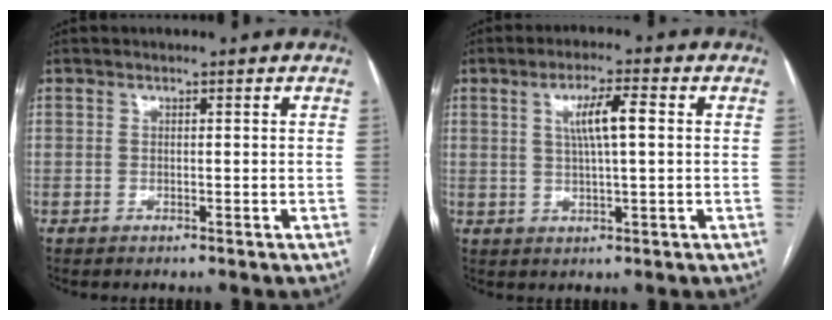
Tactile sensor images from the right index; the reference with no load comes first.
{"total": 5.9, "force": [1.2, 0.7, 5.7], "torque": [-0.104, 0.008, 0.024]}